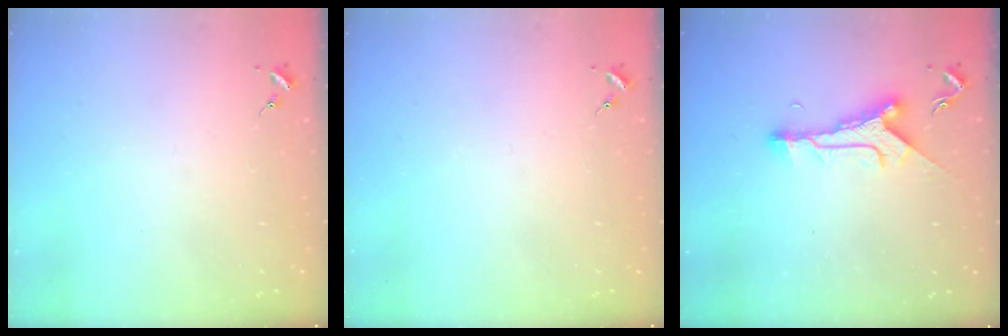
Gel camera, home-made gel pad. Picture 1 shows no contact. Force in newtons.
{"total": 0.0}
{"total": 9.8, "press": 9.8, "slide": 0.3}